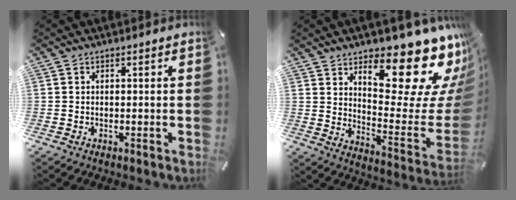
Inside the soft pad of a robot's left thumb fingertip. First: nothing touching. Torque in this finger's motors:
{"motor_torque": [3.03, 1.98, 1.38, -1.38, 0.12]}